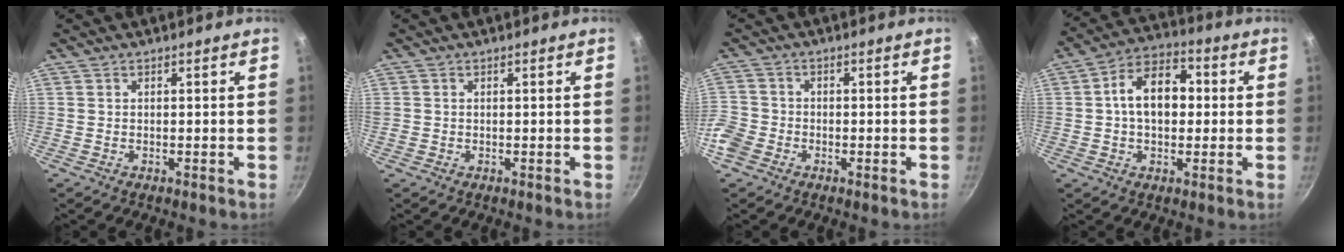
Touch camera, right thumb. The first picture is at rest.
{"total": 0.8, "force": [-0.1, 0.8, 0.2], "torque": [-0.004, 0.002, -0.002]}
{"total": 7.5, "force": [-3.3, 5.9, 3.1], "torque": [-0.073, 0.025, -0.076]}
{"total": 11.9, "force": [0.8, 8.0, 8.8], "torque": [-0.108, 0.030, -0.002]}